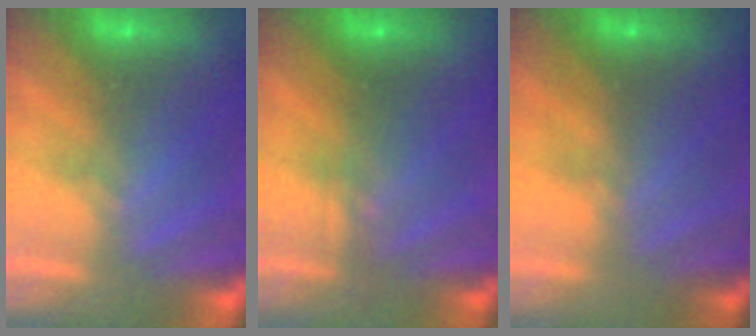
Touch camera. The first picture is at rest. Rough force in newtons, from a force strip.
{"total": 2.3}
{"total": 4.2}